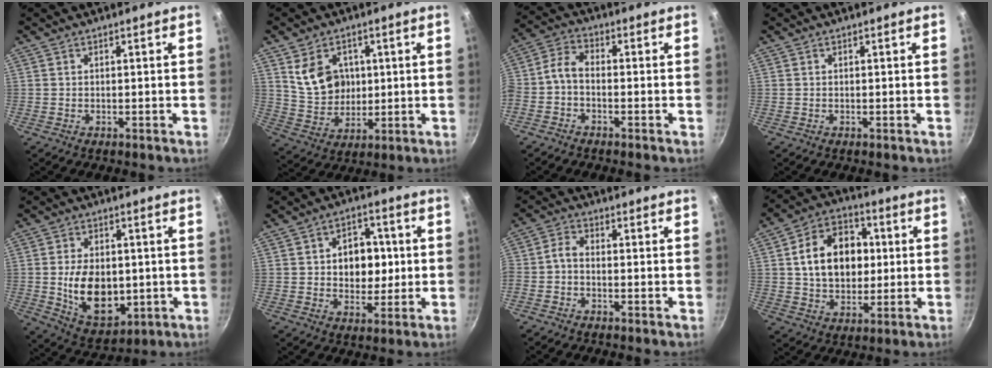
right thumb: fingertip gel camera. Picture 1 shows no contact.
{"total": 10.2, "force": [2.9, 8.0, 5.7], "torque": [-0.076, -0.019, 0.066]}
{"total": 4.9, "force": [-1.8, 2.5, 3.8], "torque": [-0.091, 0.032, -0.050]}
{"total": 0.0}
{"total": 13.7, "force": [-0.9, 9.2, 10.2], "torque": [-0.141, -0.010, 0.002]}
{"total": 9.7, "force": [0.9, 7.4, 6.2], "torque": [-0.047, 0.003, 0.010]}
{"total": 3.1, "force": [-1.6, 1.5, 2.2], "torque": [-0.056, 0.022, -0.042]}
{"total": 15.8, "force": [2.0, 11.7, 10.4], "torque": [-0.133, 0.017, 0.027]}